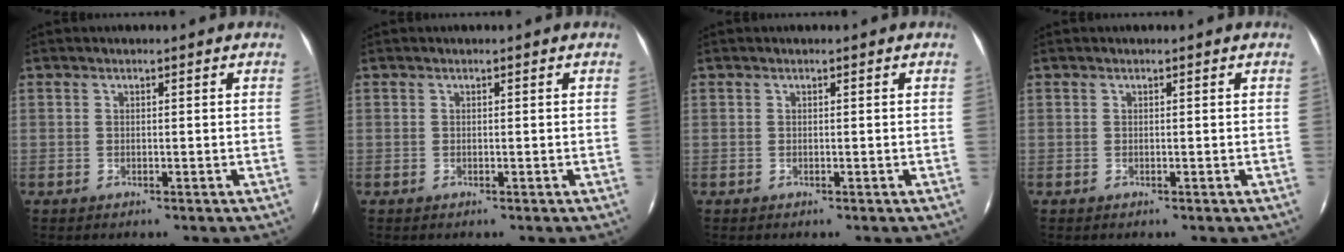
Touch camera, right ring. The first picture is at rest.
{"total": 0.0}
{"total": 0.0}
{"total": 0.0}